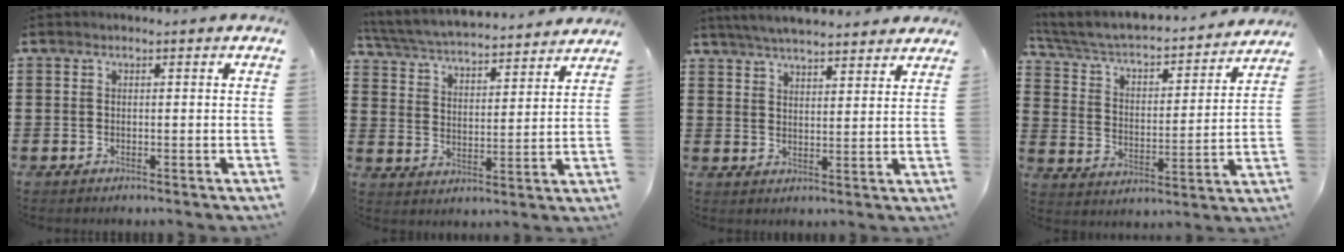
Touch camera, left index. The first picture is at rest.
{"total": 4.9, "force": [4.8, -0.2, 1.1], "torque": [-0.044, -0.036, 0.078]}
{"total": 5.2, "force": [5.0, 0.3, 1.4], "torque": [-0.043, -0.015, 0.092]}
{"total": 4.2, "force": [3.7, 1.0, 1.7], "torque": [-0.052, -0.037, 0.053]}